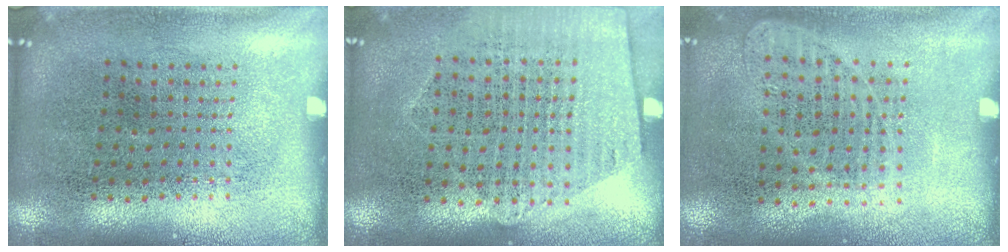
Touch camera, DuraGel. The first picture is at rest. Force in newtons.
{"total": 1.3, "press": 1.2, "slide": 0.5}
{"total": 0.9, "press": 0.9, "slide": 0.3}